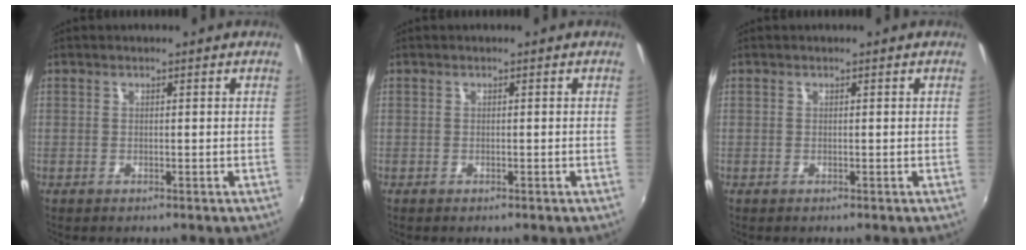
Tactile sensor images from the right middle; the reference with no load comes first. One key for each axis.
{"total": 0.0}
{"total": 0.0}